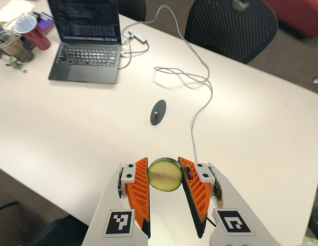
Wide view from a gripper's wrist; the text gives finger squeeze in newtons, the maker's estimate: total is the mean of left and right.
{"total": 9.3, "left": 9.4, "right": 9.3}